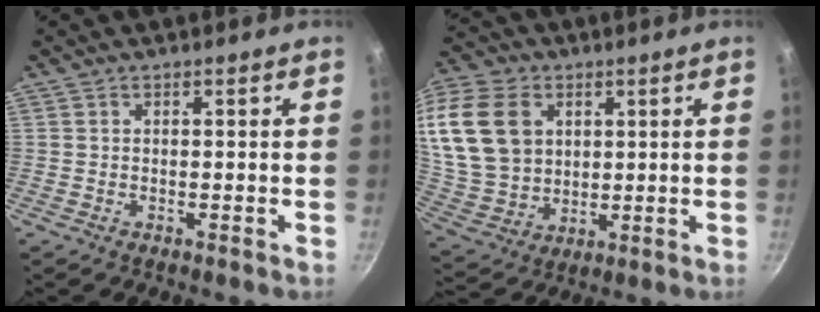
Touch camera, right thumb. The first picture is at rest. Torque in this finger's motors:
{"motor_torque": [-1.42, 2.47, 1.09, 1.35, 0.25]}